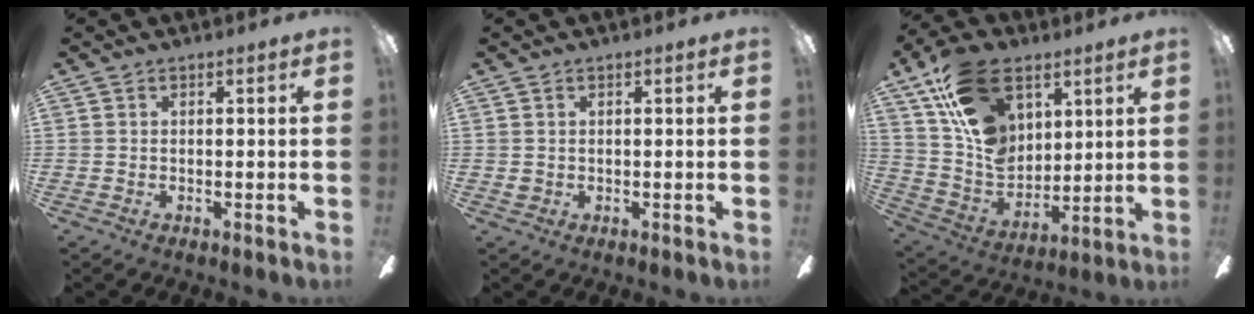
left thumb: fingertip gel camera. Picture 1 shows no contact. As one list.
[{"total": 1.0, "force": [0.1, 1.0, 0.3], "torque": [-0.006, 0.006, 0.000]}, {"total": 19.3, "force": [9.9, 12.6, 10.9], "torque": [-0.201, -0.036, 0.192]}]